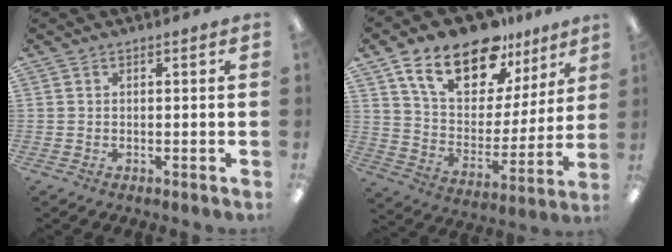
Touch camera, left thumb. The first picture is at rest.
{"total": 18.7, "force": [13.2, 9.4, 9.3], "torque": [-0.174, -0.071, 0.235]}